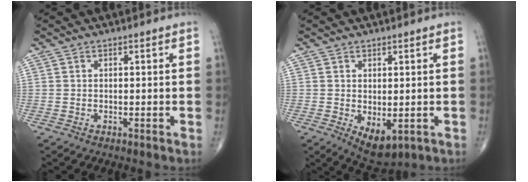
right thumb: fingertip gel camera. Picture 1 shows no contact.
{"total": 5.6, "force": [-1.2, 3.0, 4.5], "torque": [-0.059, -0.009, -0.003]}